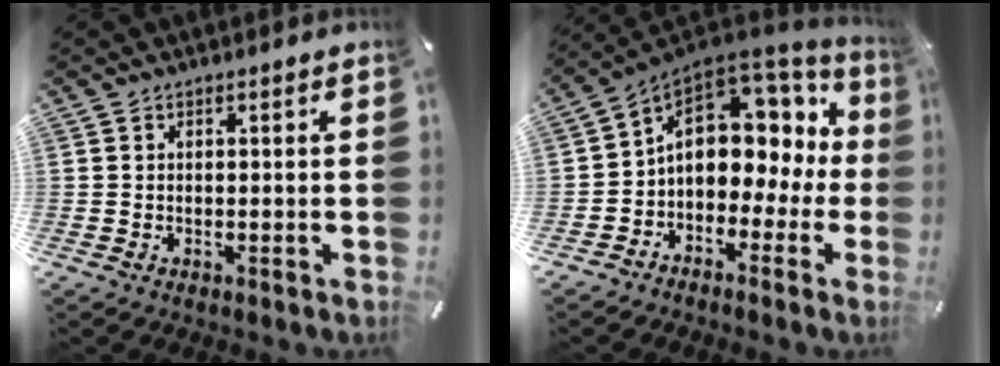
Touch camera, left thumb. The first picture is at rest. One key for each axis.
{"total": 11.9, "fx": 2.3, "fy": 9.0, "fz": 7.4, "tx": -0.117, "ty": -0.017, "tz": 0.041}